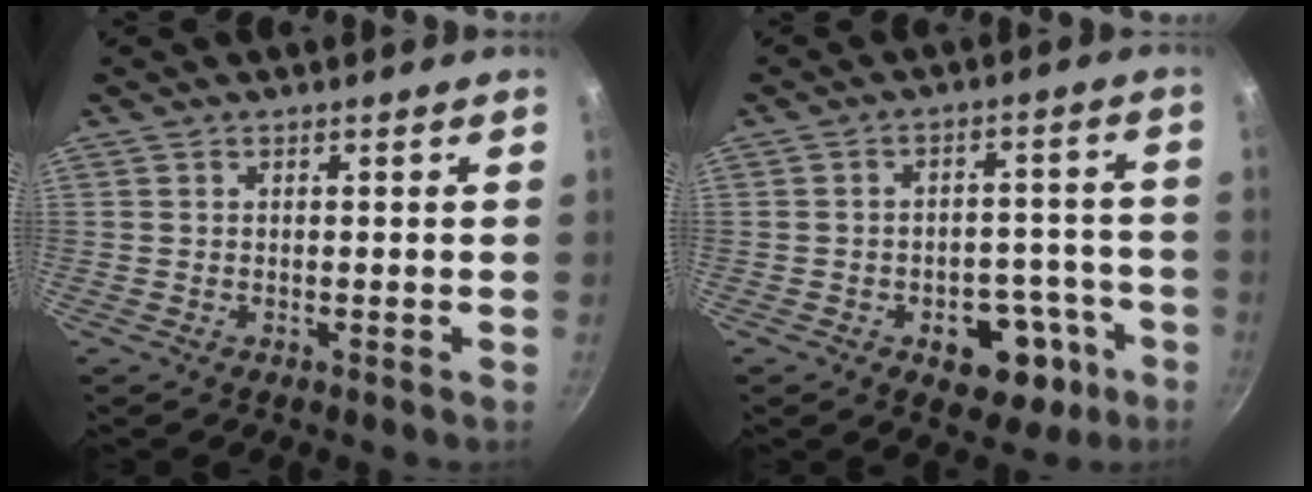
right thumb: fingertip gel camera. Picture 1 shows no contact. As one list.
[{"total": 12.2, "force": [-5.3, 7.8, 7.7], "torque": [-0.053, 0.041, -0.061]}]